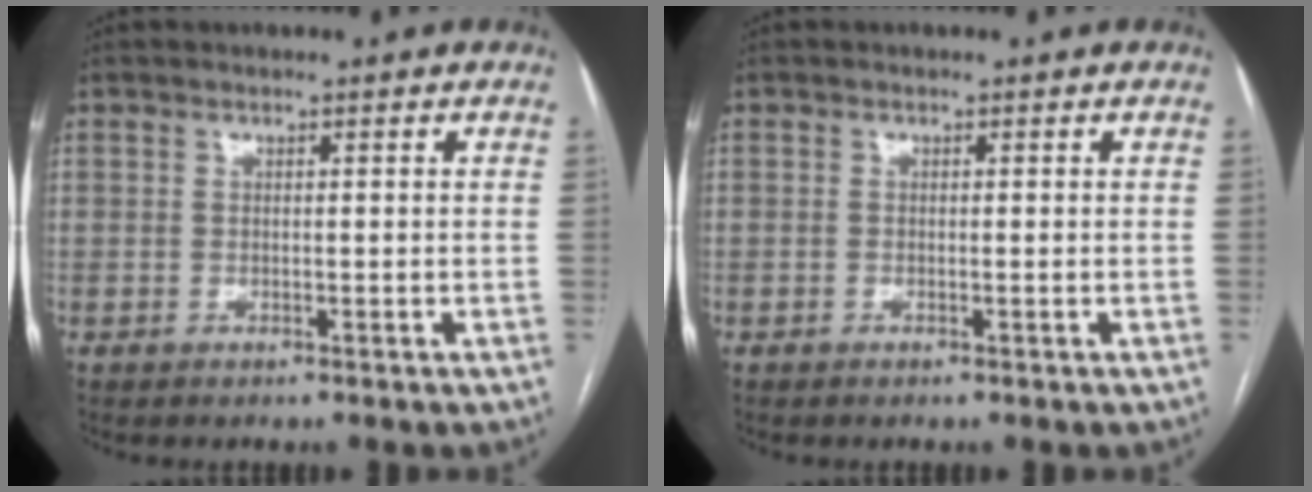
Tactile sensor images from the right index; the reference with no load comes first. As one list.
[{"total": 0.0}]